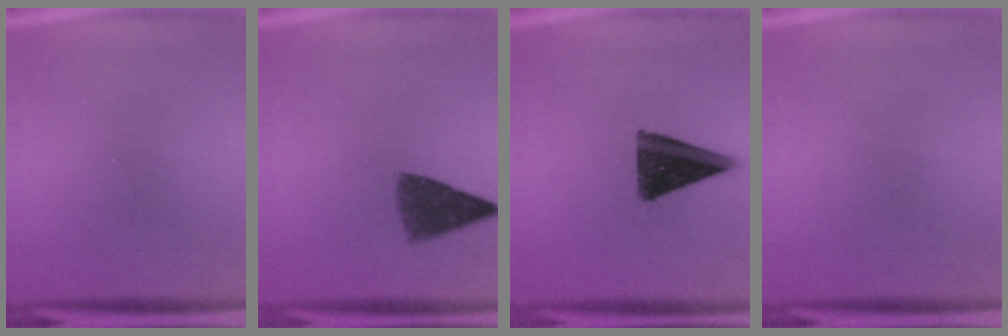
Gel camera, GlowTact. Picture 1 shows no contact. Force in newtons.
{"total": 6.5}
{"total": 12.2}
{"total": 0.0}